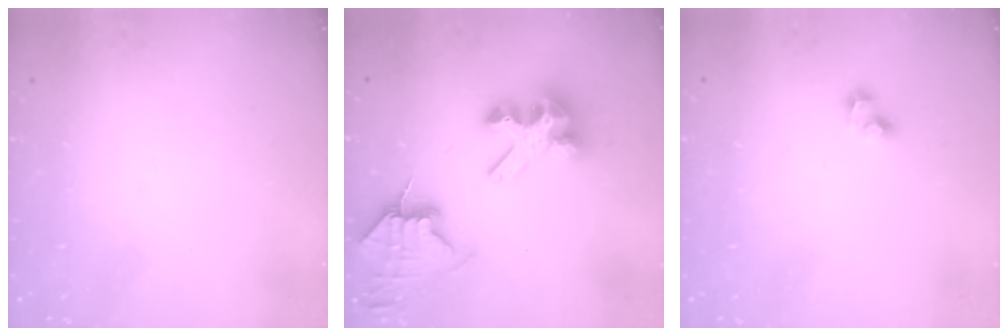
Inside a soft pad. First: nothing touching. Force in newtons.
{"total": 9.9, "press": 9.9, "slide": 1.1}
{"total": 2.7, "press": 2.4, "slide": 1.1}